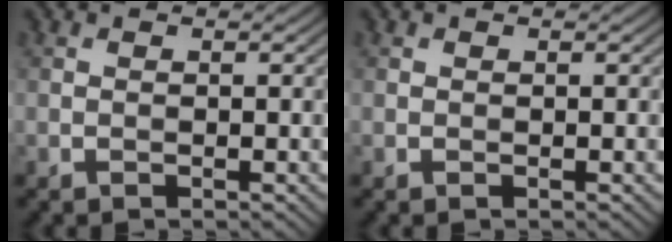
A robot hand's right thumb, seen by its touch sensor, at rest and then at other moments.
{"total": 0.0}